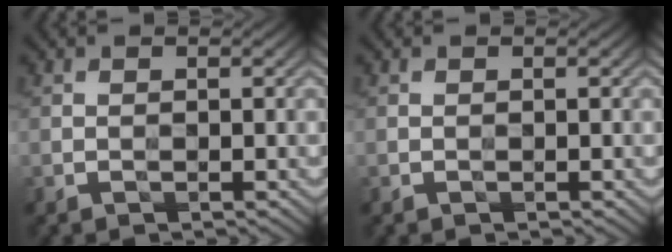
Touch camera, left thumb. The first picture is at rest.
{"total": 0.0}